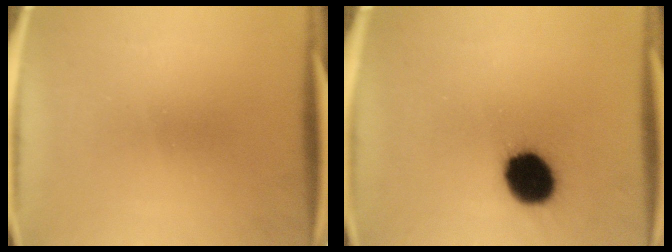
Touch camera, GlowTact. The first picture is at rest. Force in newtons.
{"total": 13.8}